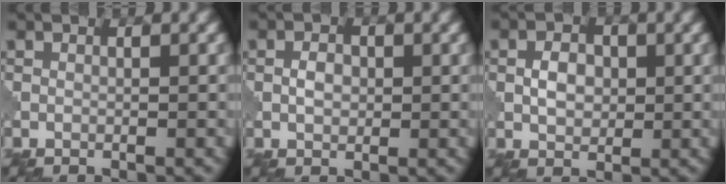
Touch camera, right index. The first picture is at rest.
{"total": 1.7, "force": [0.0, 1.2, 1.2], "torque": [-0.022, 0.003, -0.003]}
{"total": 2.6, "force": [0.1, 1.8, 1.9], "torque": [-0.034, 0.003, 0.000]}